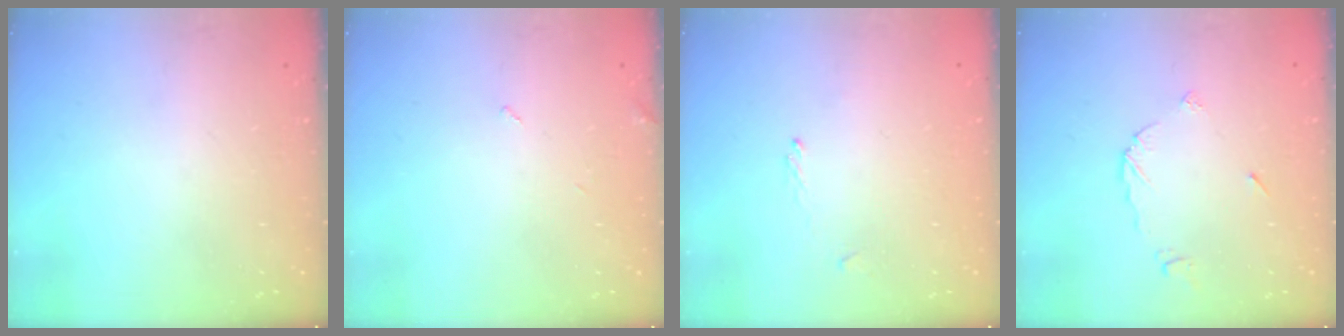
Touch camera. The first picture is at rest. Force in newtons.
{"total": 2.2, "press": 2.2, "slide": 0.3}
{"total": 1.1, "press": 1.0, "slide": 0.5}
{"total": 5.5, "press": 5.5, "slide": 0.3}